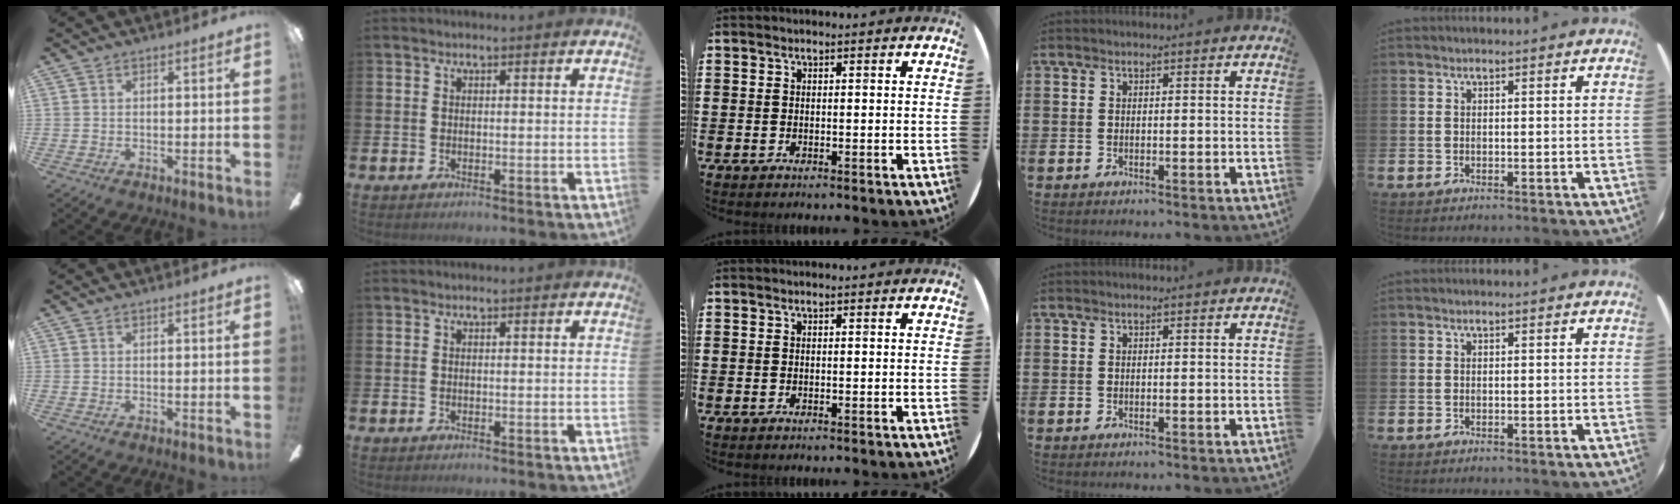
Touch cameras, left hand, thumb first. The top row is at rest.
{}